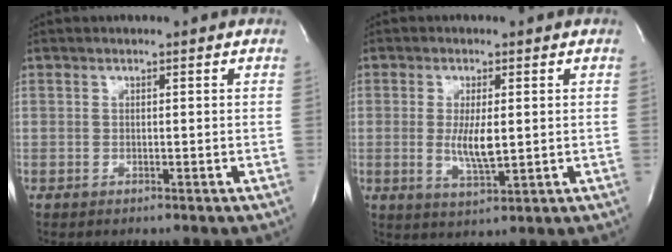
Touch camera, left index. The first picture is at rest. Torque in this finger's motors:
{"motor_torque": [1.00, 0.04, 0.14, 0.04]}